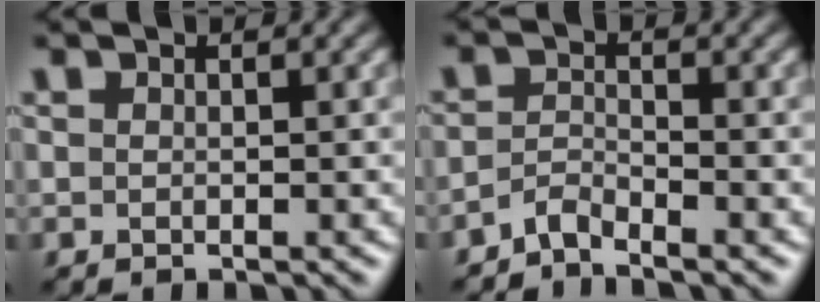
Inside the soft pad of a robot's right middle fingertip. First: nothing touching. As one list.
[{"total": 1.9, "force": [-1.8, 0.2, 0.7], "torque": [-0.016, 0.003, -0.042]}]